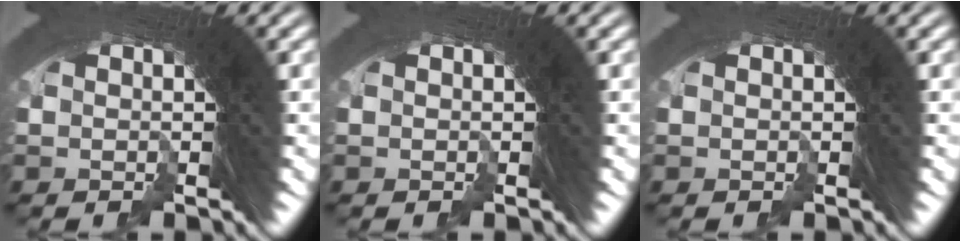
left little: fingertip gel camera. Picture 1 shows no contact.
{"total": 0.0}
{"total": 0.0}